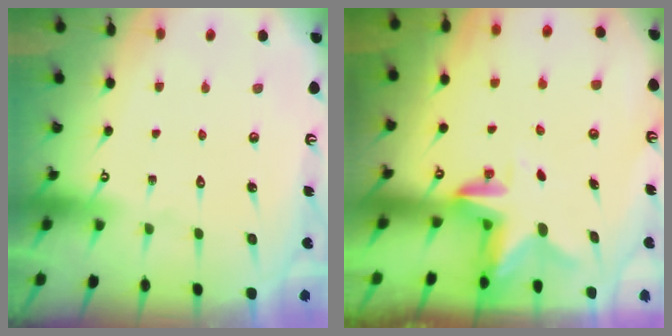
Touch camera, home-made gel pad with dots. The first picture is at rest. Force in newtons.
{"total": 2.7, "press": 2.7, "slide": 0.2}